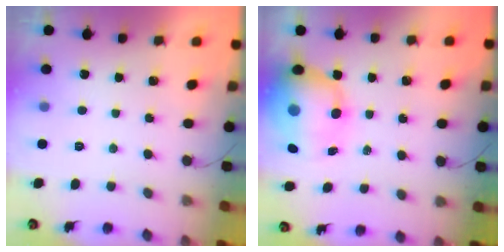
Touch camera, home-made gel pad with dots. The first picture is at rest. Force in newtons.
{"total": 14.6, "press": 14.2, "slide": 3.6}